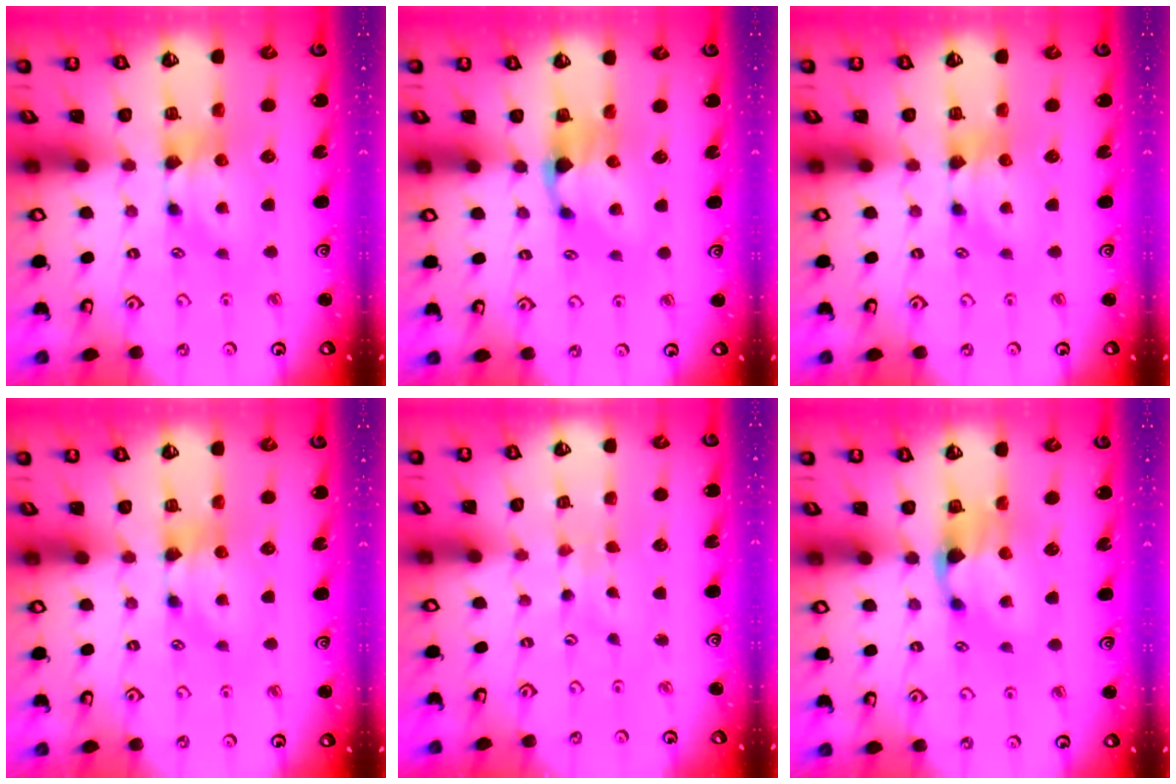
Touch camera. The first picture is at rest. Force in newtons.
{"total": 1.7, "press": 0.9, "slide": 1.4}
{"total": 0.0}
{"total": 0.0}
{"total": 2.7, "press": 2.6, "slide": 0.4}
{"total": 1.7, "press": 1.2, "slide": 1.3}